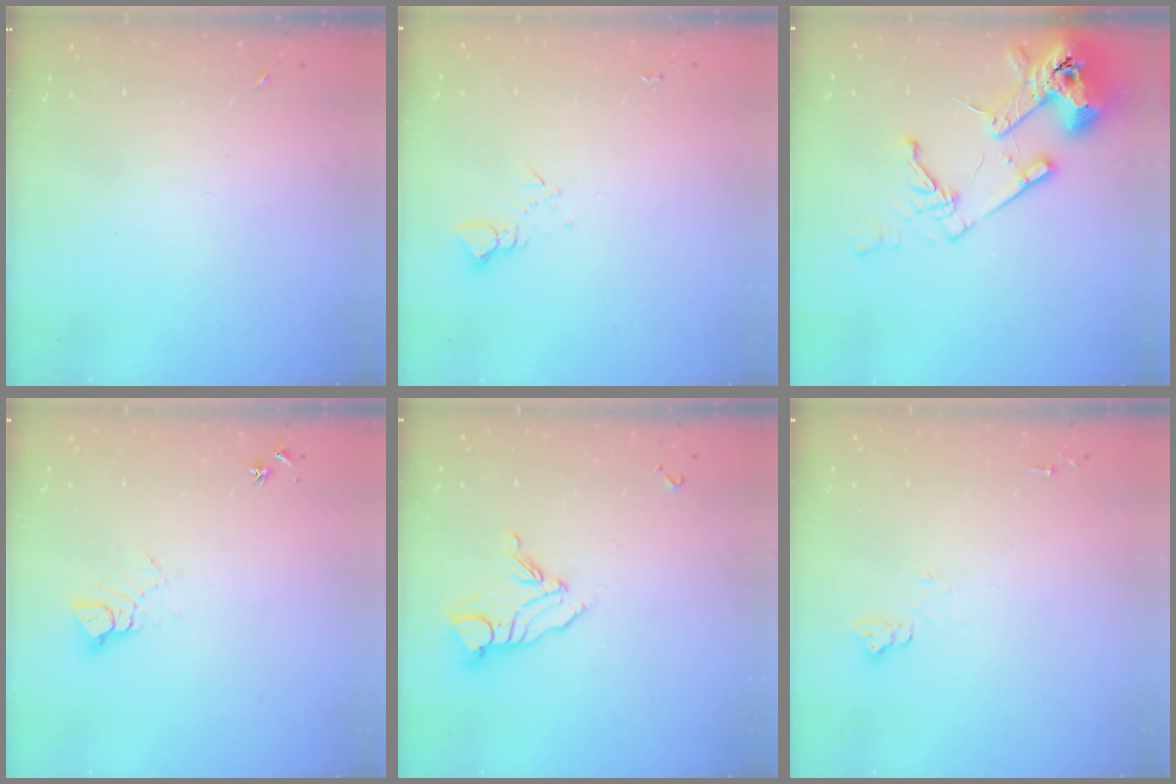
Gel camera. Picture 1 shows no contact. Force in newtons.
{"total": 2.7, "press": 2.7, "slide": 0.2}
{"total": 16.7, "press": 16.5, "slide": 2.2}
{"total": 6.0, "press": 6.0, "slide": 0.4}
{"total": 9.9, "press": 9.8, "slide": 0.8}
{"total": 4.8, "press": 4.8, "slide": 0.6}